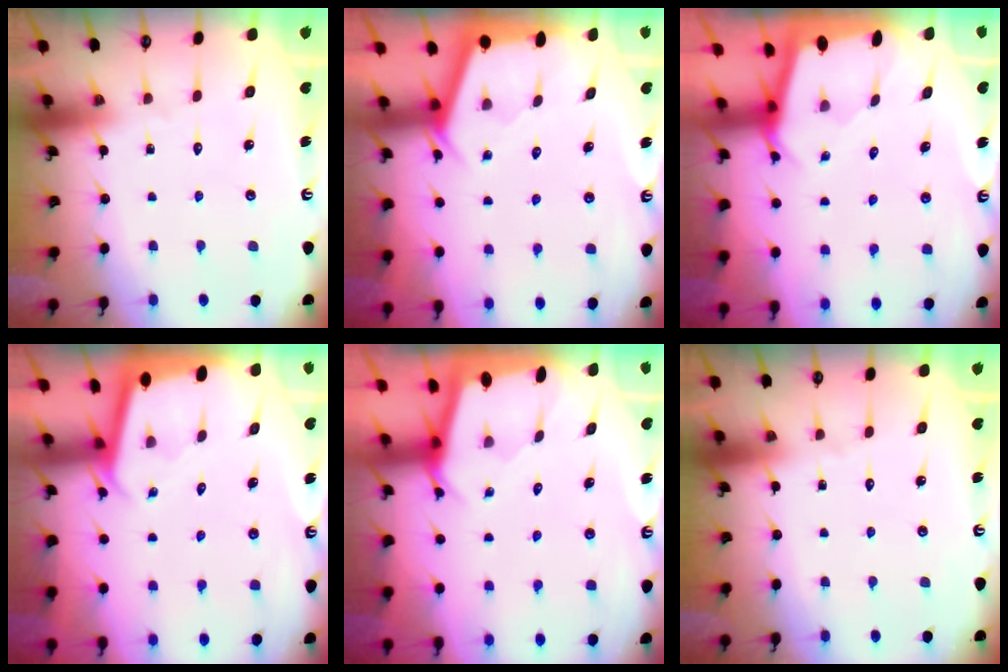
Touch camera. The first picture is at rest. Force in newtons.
{"total": 2.9, "press": 2.9, "slide": 0.3}
{"total": 1.3, "press": 1.3, "slide": 0.1}
{"total": 1.7, "press": 1.7, "slide": 0.0}
{"total": 1.3, "press": 1.3, "slide": 0.1}
{"total": 0.0}